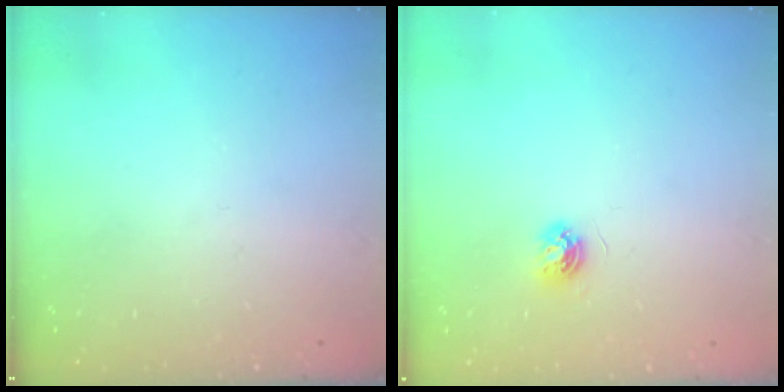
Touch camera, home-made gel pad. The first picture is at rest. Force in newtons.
{"total": 5.2, "press": 5.1, "slide": 0.6}